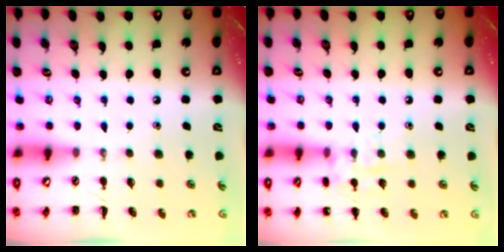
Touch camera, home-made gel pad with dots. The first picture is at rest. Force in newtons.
{"total": 8.5, "press": 8.4, "slide": 1.2}